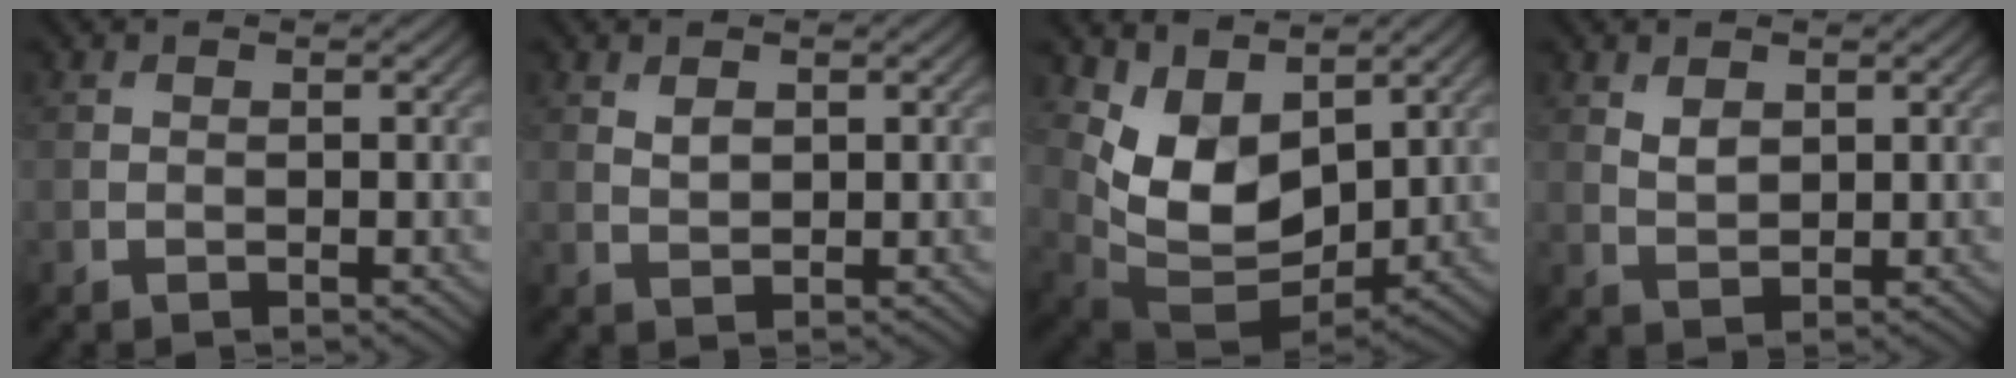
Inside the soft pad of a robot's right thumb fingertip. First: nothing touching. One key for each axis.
{"total": 1.5, "fx": 0.8, "fy": 0.8, "fz": 0.9, "tx": -0.021, "ty": -0.003, "tz": 0.020}
{"total": 9.5, "fx": 4.3, "fy": 5.7, "fz": 6.3, "tx": -0.146, "ty": -0.015, "tz": 0.082}
{"total": 2.1, "fx": 1.2, "fy": 1.2, "fz": 1.3, "tx": -0.032, "ty": -0.004, "tz": 0.027}